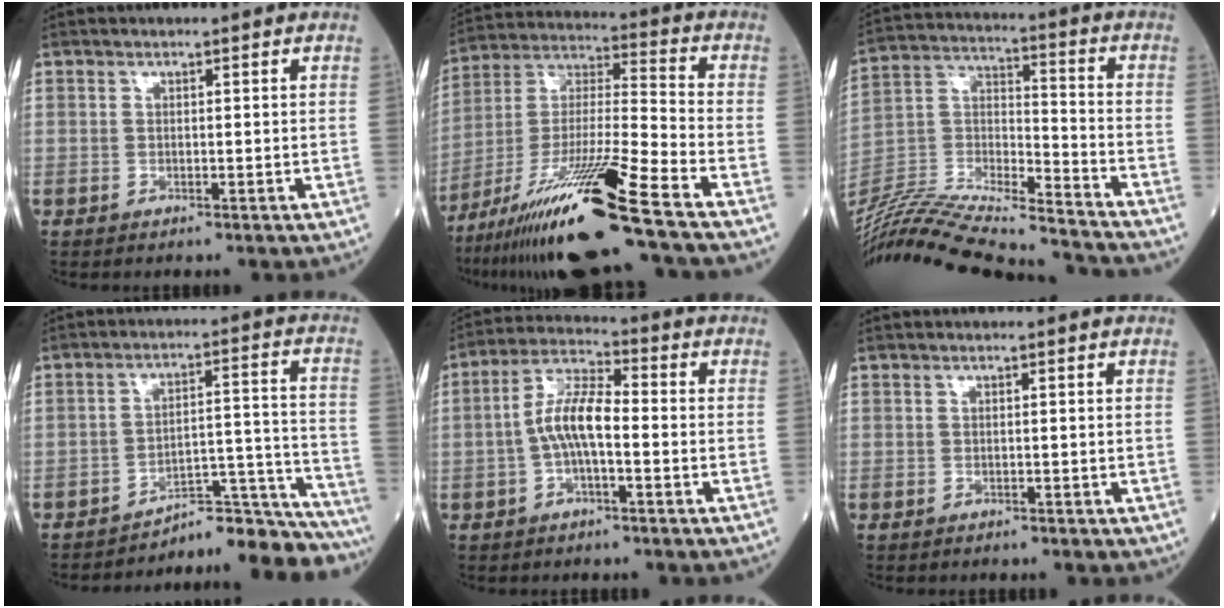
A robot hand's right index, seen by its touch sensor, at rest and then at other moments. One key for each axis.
{"total": 20.0, "fx": -13.5, "fy": -1.2, "fz": 14.7, "tx": -0.298, "ty": -0.033, "tz": -0.246}
{"total": 28.7, "fx": -26.5, "fy": 2.1, "fz": 10.8, "tx": -0.226, "ty": -0.030, "tz": -0.433}
{"total": 13.0, "fx": -13.0, "fy": -0.5, "fz": 0.7, "tx": 0.015, "ty": 0.055, "tz": -0.186}
{"total": 7.5, "fx": -1.2, "fy": 2.2, "fz": 7.1, "tx": -0.145, "ty": 0.018, "tz": -0.027}
{"total": 0.0}